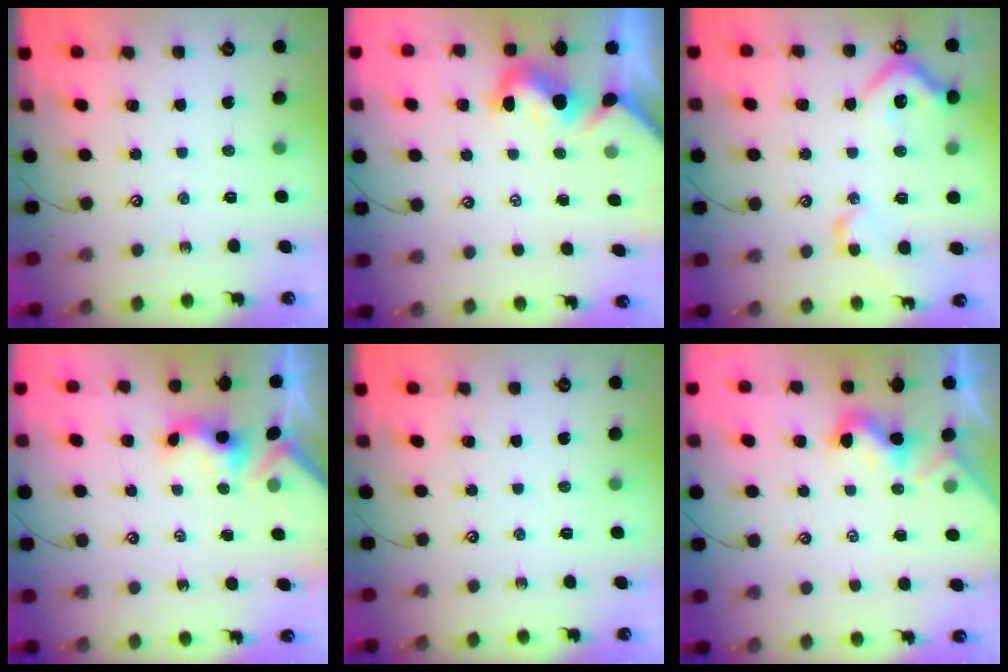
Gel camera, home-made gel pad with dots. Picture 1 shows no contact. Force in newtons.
{"total": 1.7, "press": 1.7, "slide": 0.4}
{"total": 9.7, "press": 9.5, "slide": 1.6}
{"total": 3.1, "press": 3.1, "slide": 0.4}
{"total": 0.0}
{"total": 0.0}